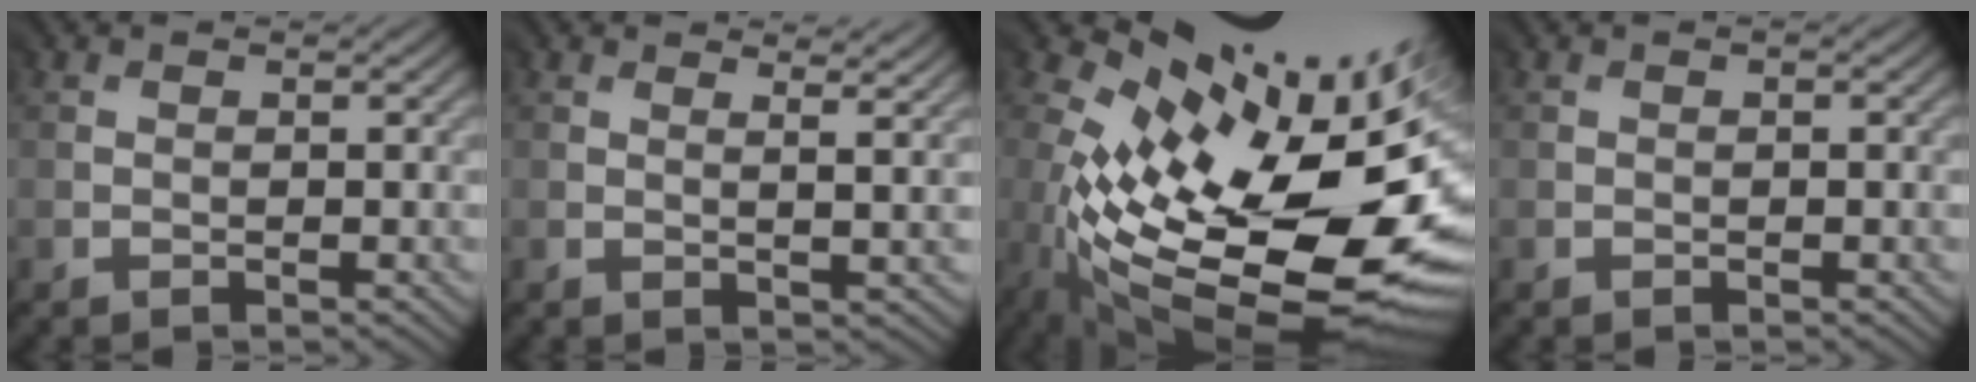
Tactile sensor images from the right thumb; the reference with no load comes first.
{"total": 3.1, "force": [2.4, 0.2, 1.9], "torque": [-0.030, 0.001, 0.033]}
{"total": 16.7, "force": [-2.4, 8.1, 14.5], "torque": [-0.261, -0.049, -0.018]}
{"total": 0.0}